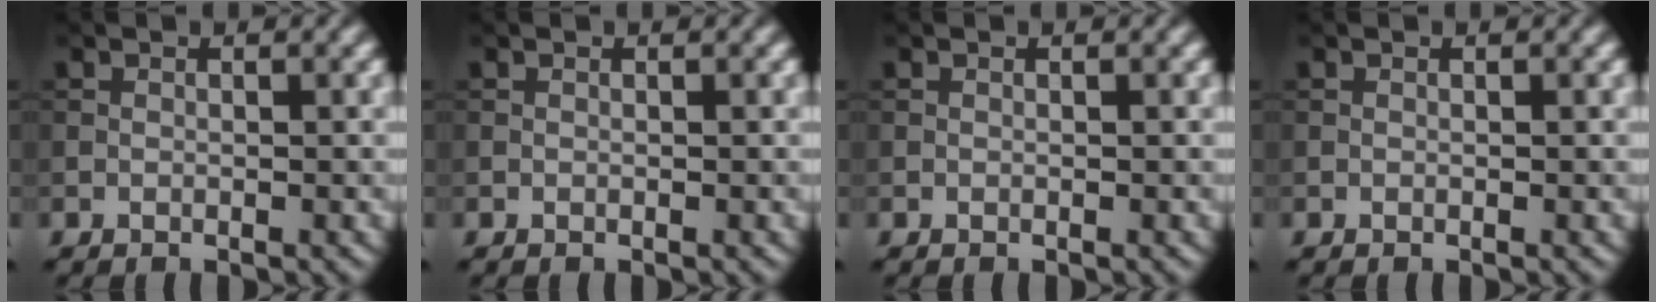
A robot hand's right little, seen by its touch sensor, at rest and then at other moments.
{"total": 0.0}
{"total": 0.0}
{"total": 0.0}